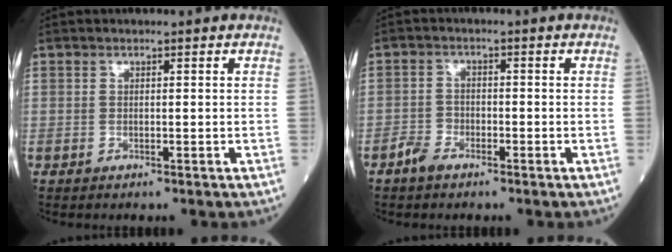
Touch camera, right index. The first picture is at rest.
{"total": 2.6, "force": [-2.0, 1.3, 1.1], "torque": [-0.022, 0.003, -0.037]}